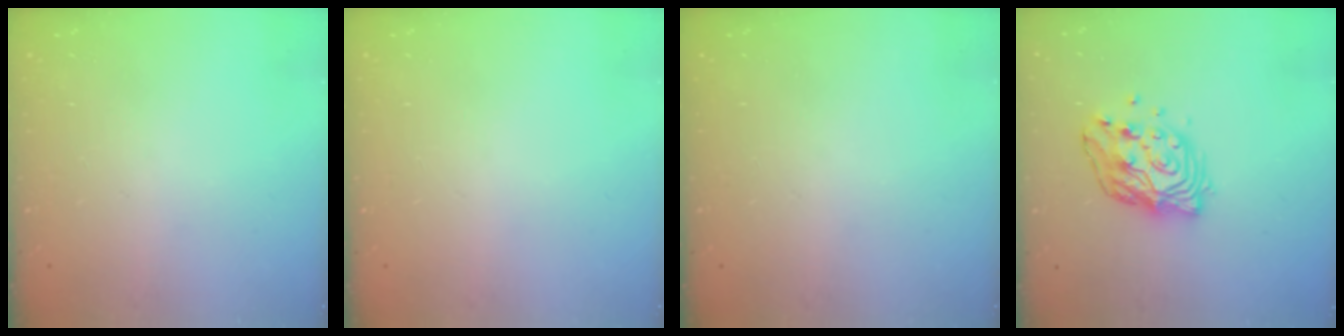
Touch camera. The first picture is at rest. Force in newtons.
{"total": 0.0}
{"total": 0.0}
{"total": 14.0, "press": 13.9, "slide": 1.7}